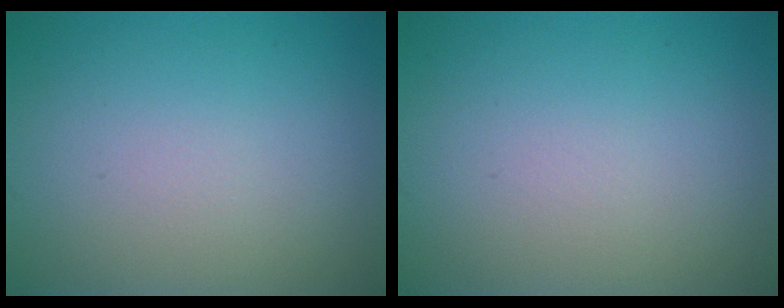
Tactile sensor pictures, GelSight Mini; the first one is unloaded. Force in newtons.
{"total": 0.0}